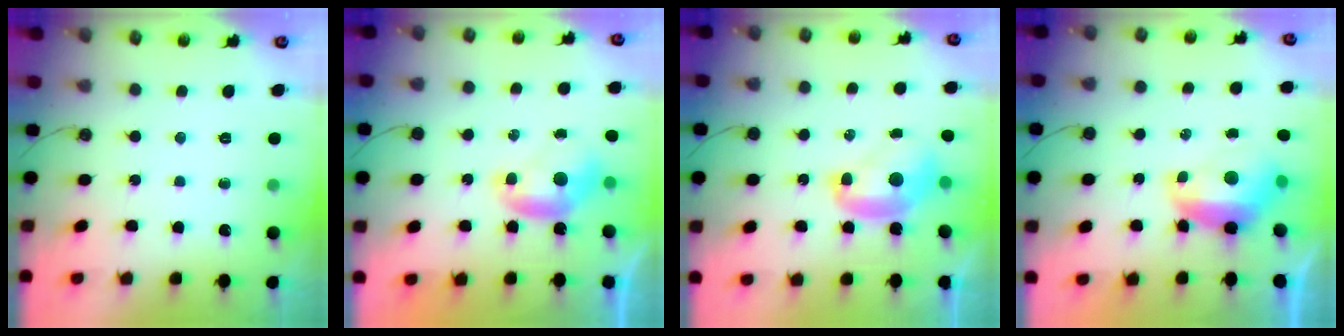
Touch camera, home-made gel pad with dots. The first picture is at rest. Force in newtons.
{"total": 0.0}
{"total": 2.2, "press": 2.2, "slide": 0.2}
{"total": 2.9, "press": 2.7, "slide": 0.8}